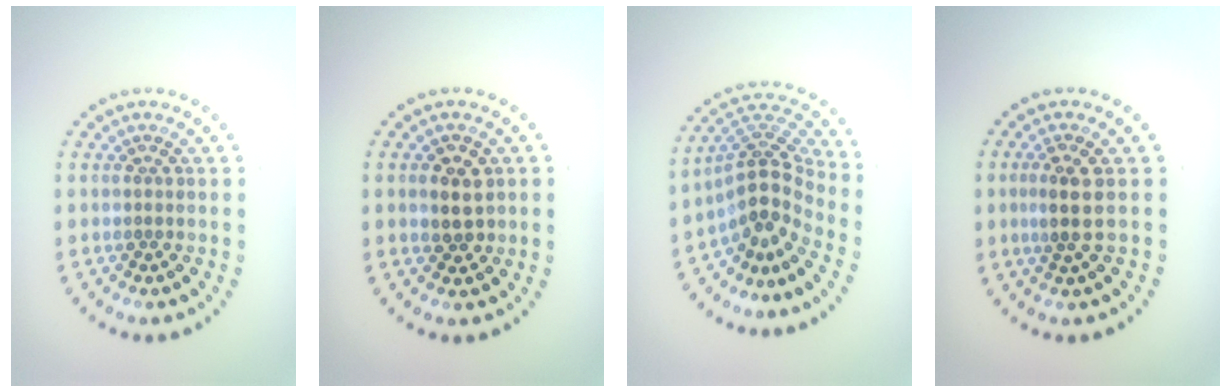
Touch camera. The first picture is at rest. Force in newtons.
{"total": 2.5, "press": 2.4, "slide": 0.6}
{"total": 4.2, "press": 2.8, "slide": 3.1}
{"total": 2.4, "press": 2.1, "slide": 1.2}